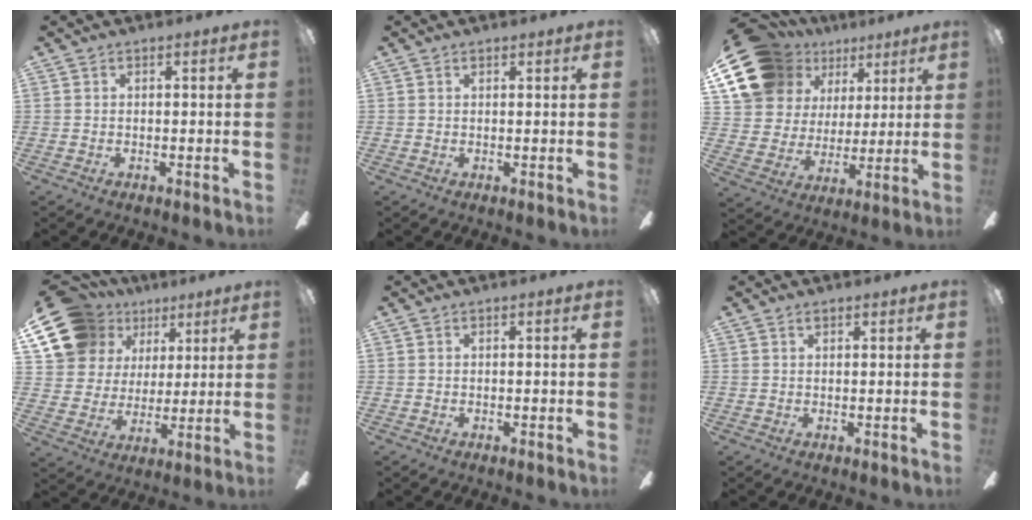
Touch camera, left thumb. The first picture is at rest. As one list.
[{"total": 0.5, "force": [0.4, 0.3, 0.2], "torque": [-0.004, 0.003, 0.007]}, {"total": 19.3, "force": [11.1, 13.6, 8.1], "torque": [-0.157, -0.046, 0.219]}, {"total": 16.9, "force": [9.6, 12.4, 6.4], "torque": [-0.134, -0.038, 0.187]}, {"total": 0.0}, {"total": 1.0, "force": [0.8, 0.5, 0.4], "torque": [-0.008, 0.002, 0.015]}]